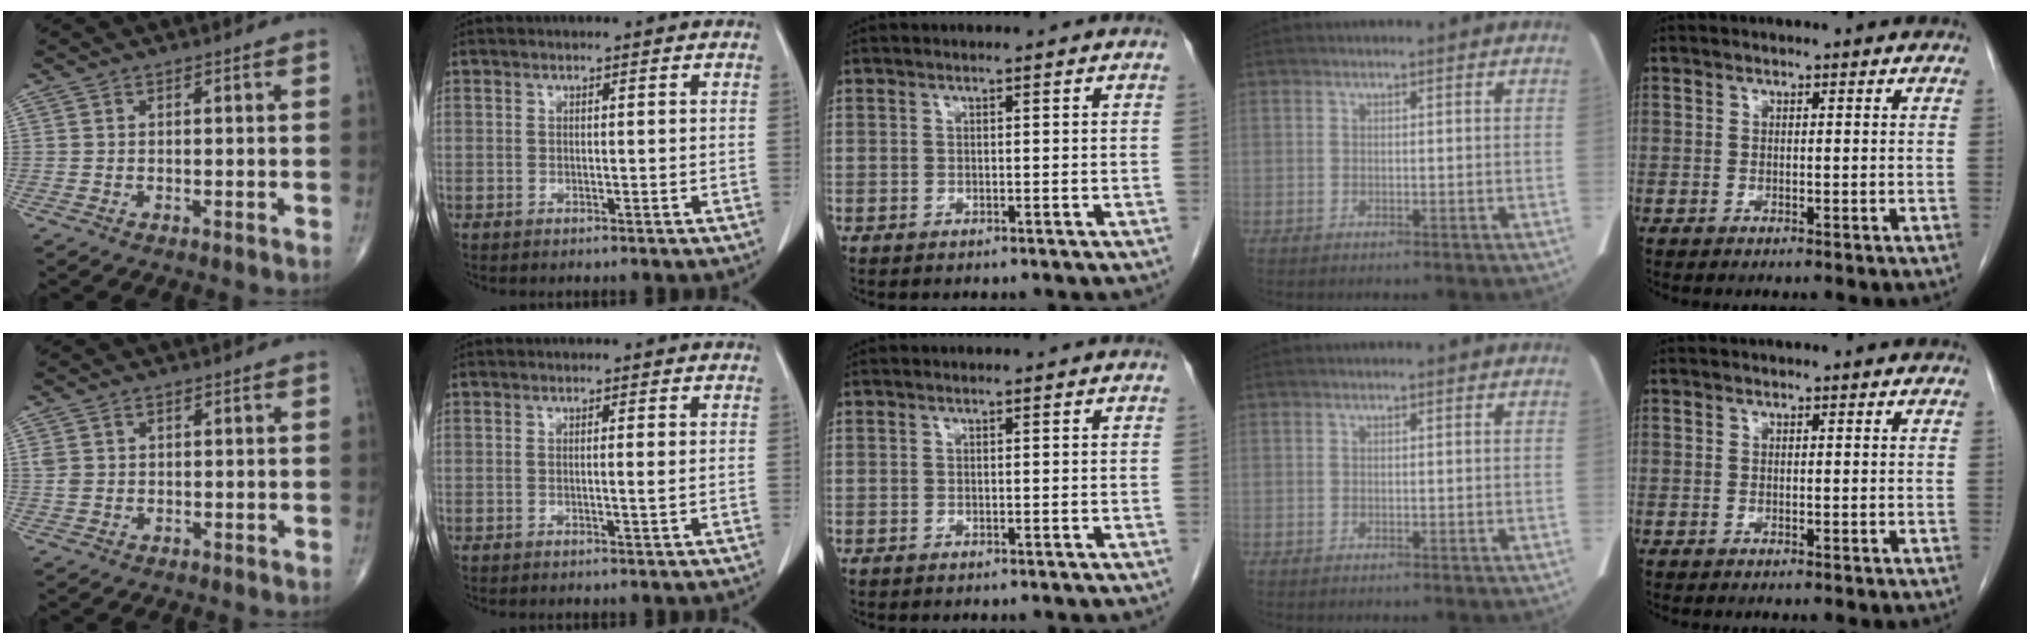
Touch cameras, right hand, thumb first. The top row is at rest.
{"thumb": {"total": 2.2, "force": [0.6, 1.7, 1.2], "torque": [-0.026, 0.003, 0.018]}, "index": {"total": 1.1, "force": [-0.1, -0.2, 1.1], "torque": [-0.018, -0.002, -0.001]}}